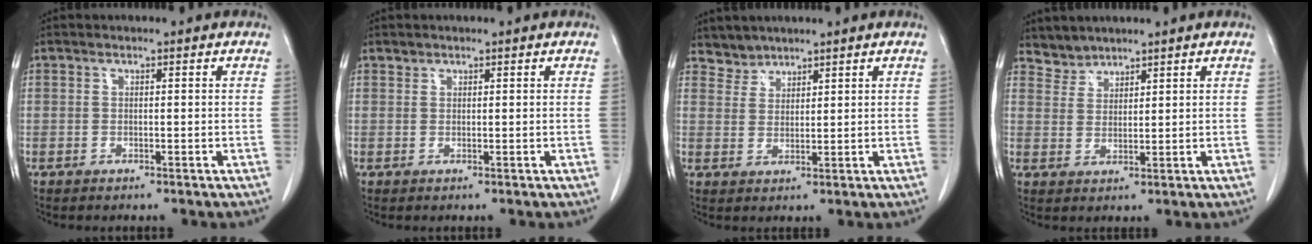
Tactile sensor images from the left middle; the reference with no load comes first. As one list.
[{"total": 0.6, "force": [0.5, 0.3, 0.0], "torque": [0.001, -0.001, 0.007]}, {"total": 2.8, "force": [2.5, 1.0, -0.6], "torque": [0.016, 0.005, 0.048]}, {"total": 2.9, "force": [2.7, 0.8, -0.7], "torque": [0.016, 0.006, 0.054]}]